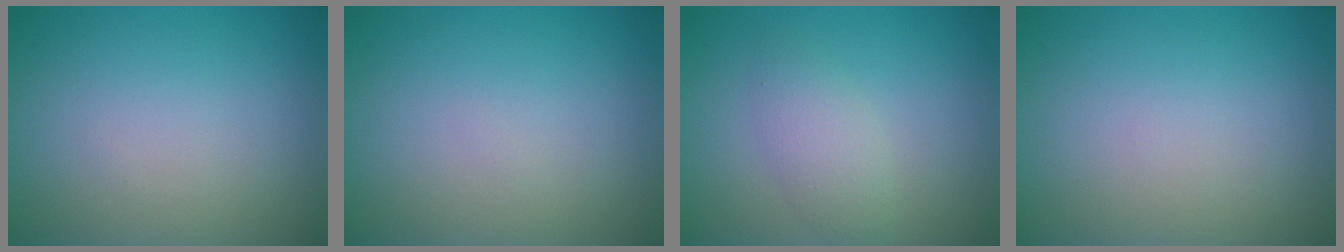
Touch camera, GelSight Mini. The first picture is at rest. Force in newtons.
{"total": 0.0}
{"total": 2.4, "press": 2.4, "slide": 0.1}
{"total": 0.0}